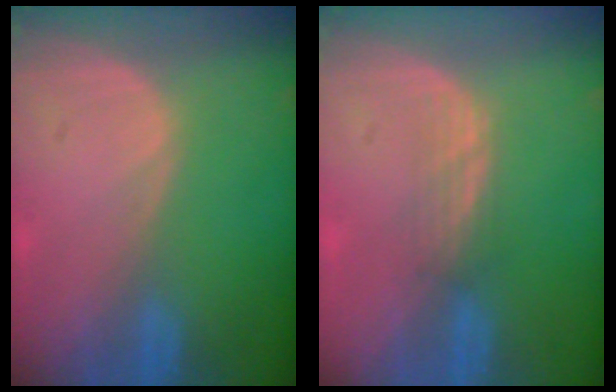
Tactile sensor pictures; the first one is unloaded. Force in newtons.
{"total": 2.1, "press": 2.1, "slide": 0.2}